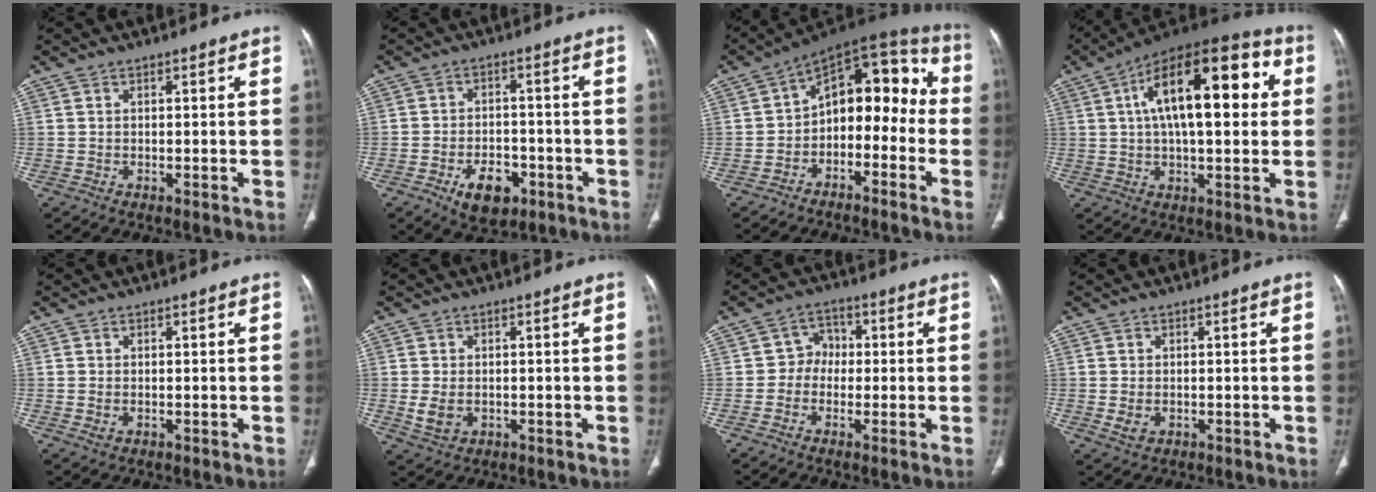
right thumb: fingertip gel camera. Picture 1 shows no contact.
{"total": 8.5, "force": [-4.1, 5.2, 5.3], "torque": [-0.062, 0.022, -0.058]}
{"total": 15.1, "force": [-2.9, 9.6, 11.3], "torque": [-0.110, 0.079, -0.056]}
{"total": 22.4, "force": [4.7, 9.6, 19.7], "torque": [-0.286, 0.025, 0.060]}
{"total": 1.4, "force": [-0.2, 1.0, 1.0], "torque": [-0.024, 0.001, 0.000]}
{"total": 4.0, "force": [-0.5, 2.9, 2.6], "torque": [-0.051, -0.003, 0.000]}
{"total": 4.5, "force": [-0.5, 3.9, 2.1], "torque": [-0.007, 0.017, -0.022]}
{"total": 2.6, "force": [-0.4, 1.9, 1.7], "torque": [-0.032, -0.003, -0.001]}